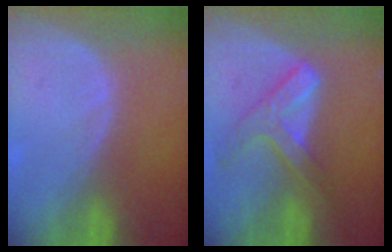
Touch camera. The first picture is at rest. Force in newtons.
{"total": 7.1, "press": 6.0, "slide": 3.8}